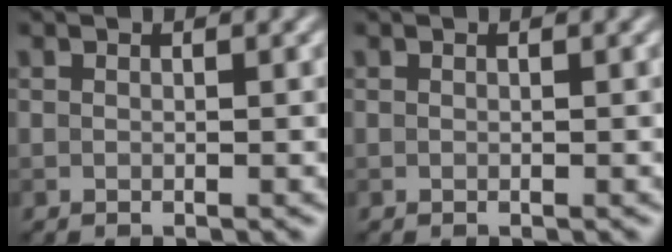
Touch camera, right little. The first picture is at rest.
{"total": 0.0}